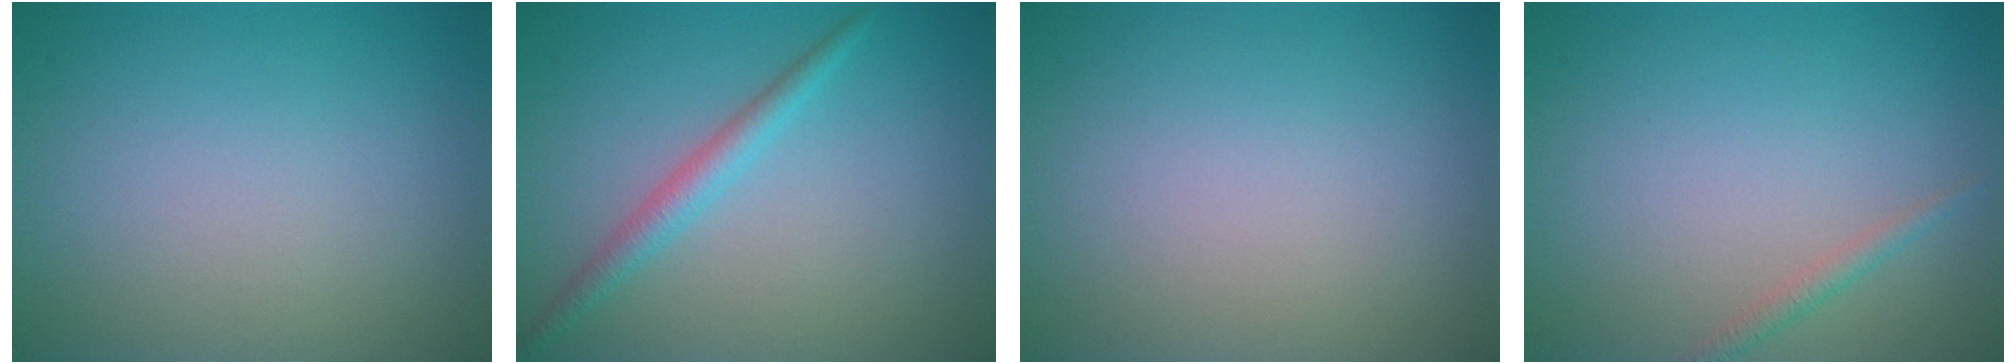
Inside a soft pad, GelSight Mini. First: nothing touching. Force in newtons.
{"total": 2.1, "press": 2.1, "slide": 0.1}
{"total": 0.0}
{"total": 1.0, "press": 1.0, "slide": 0.0}